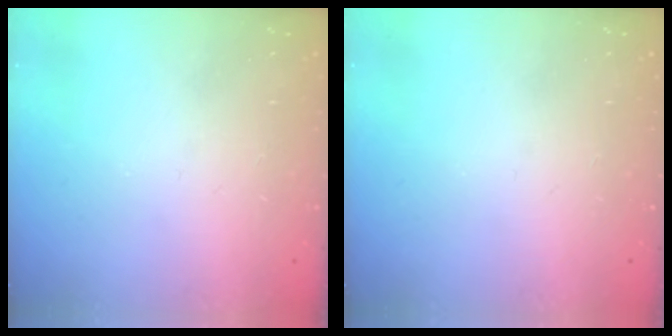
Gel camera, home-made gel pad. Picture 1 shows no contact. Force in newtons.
{"total": 0.0}